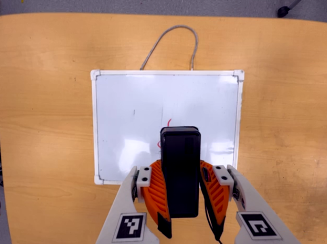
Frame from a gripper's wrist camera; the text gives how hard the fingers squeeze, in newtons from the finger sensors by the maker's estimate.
{"total": 9.2, "left": 8.0, "right": 10.3}